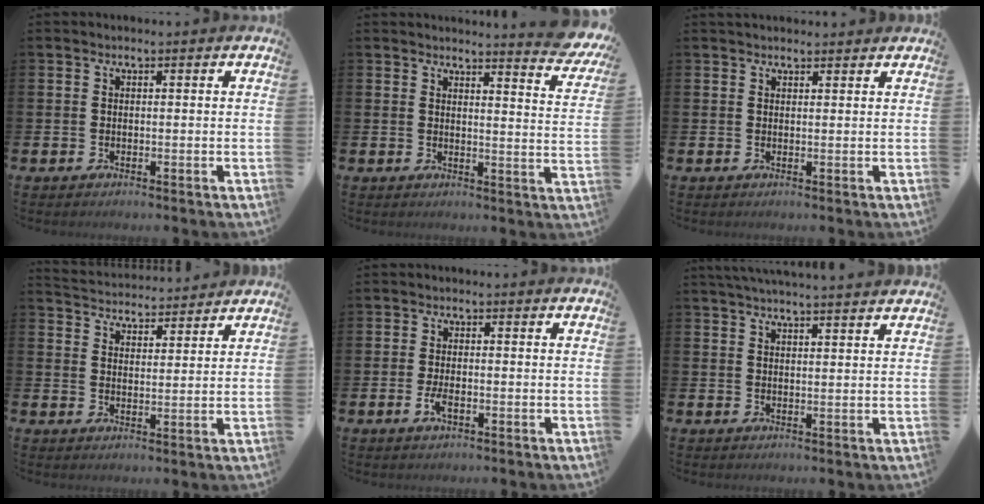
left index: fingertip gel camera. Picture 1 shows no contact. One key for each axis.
{"total": 3.9, "fx": 3.8, "fy": -0.2, "fz": 0.9, "tx": -0.003, "ty": -0.039, "tz": 0.059}
{"total": 1.4, "fx": 1.3, "fy": 0.4, "fz": 0.1, "tx": 0.003, "ty": 0.000, "tz": 0.023}
{"total": 4.4, "fx": 4.4, "fy": 0.4, "fz": -0.4, "tx": -0.016, "ty": -0.029, "tz": 0.080}
{"total": 2.5, "fx": -0.7, "fy": 1.1, "fz": 2.2, "tx": -0.041, "ty": 0.002, "tz": -0.014}
{"total": 3.6, "fx": 3.5, "fy": -0.6, "fz": 0.5, "tx": -0.016, "ty": -0.013, "tz": 0.065}